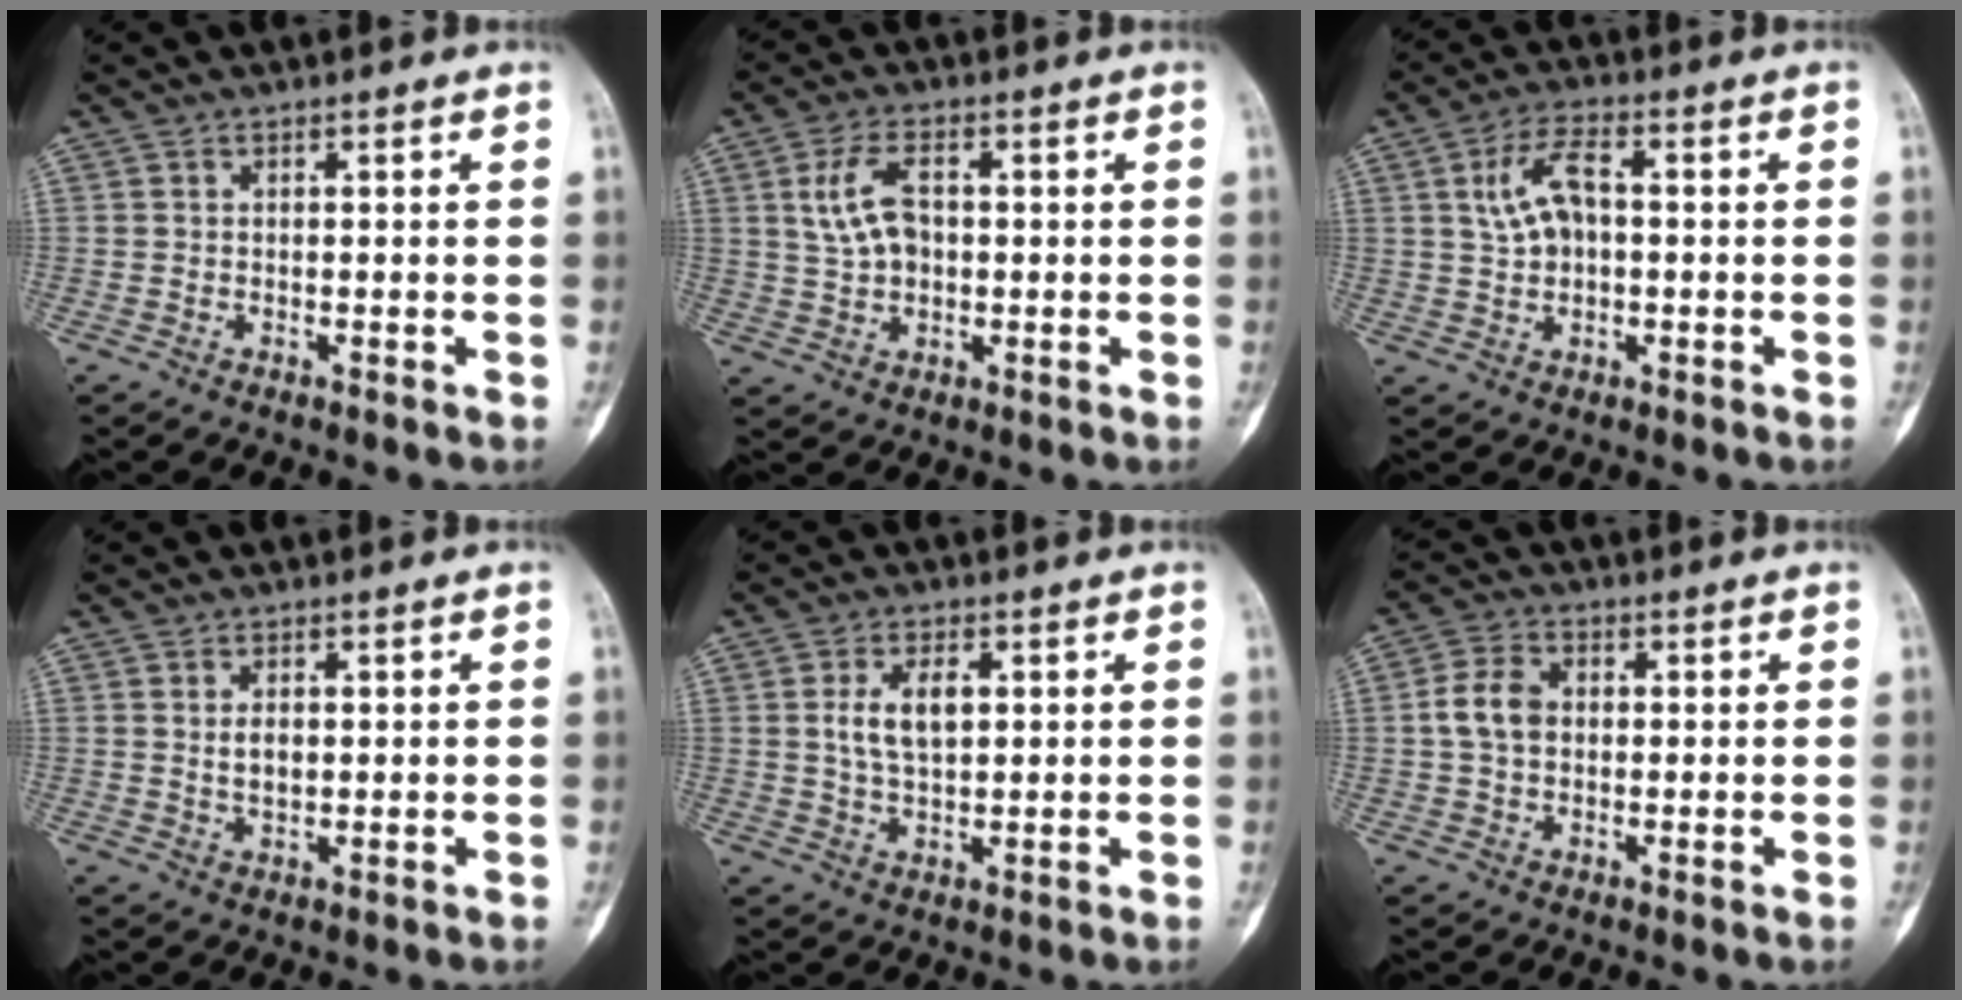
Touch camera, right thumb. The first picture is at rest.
{"total": 7.0, "force": [1.1, 4.3, 5.5], "torque": [-0.100, 0.014, 0.022]}
{"total": 7.0, "force": [0.9, 3.8, 5.9], "torque": [-0.104, 0.022, 0.015]}
{"total": 3.0, "force": [0.6, 1.8, 2.3], "torque": [-0.029, -0.002, 0.013]}
{"total": 6.2, "force": [1.4, 3.4, 5.0], "torque": [-0.087, 0.001, 0.027]}
{"total": 6.0, "force": [0.4, 4.5, 3.9], "torque": [-0.066, 0.016, 0.002]}